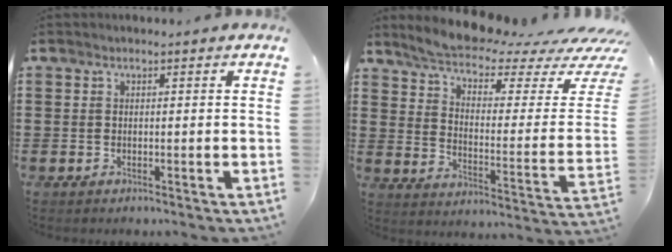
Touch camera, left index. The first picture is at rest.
{"total": 6.9, "force": [5.9, 0.6, 3.5], "torque": [-0.088, -0.049, 0.098]}